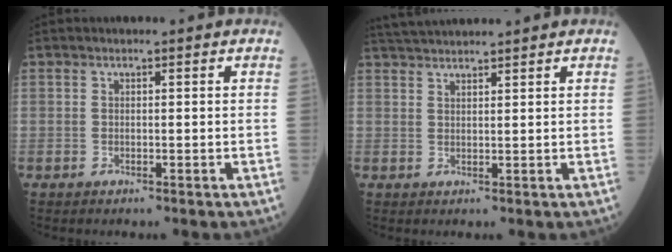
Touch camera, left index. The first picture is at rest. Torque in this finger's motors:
{"motor_torque": [-0.19, -0.41, 0.04, 0.07]}